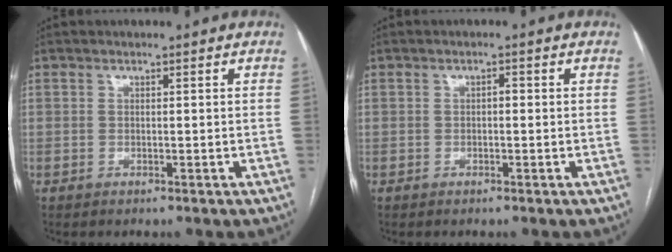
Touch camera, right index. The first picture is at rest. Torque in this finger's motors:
{"motor_torque": [0.24, -0.01, 0.08, 0.02]}